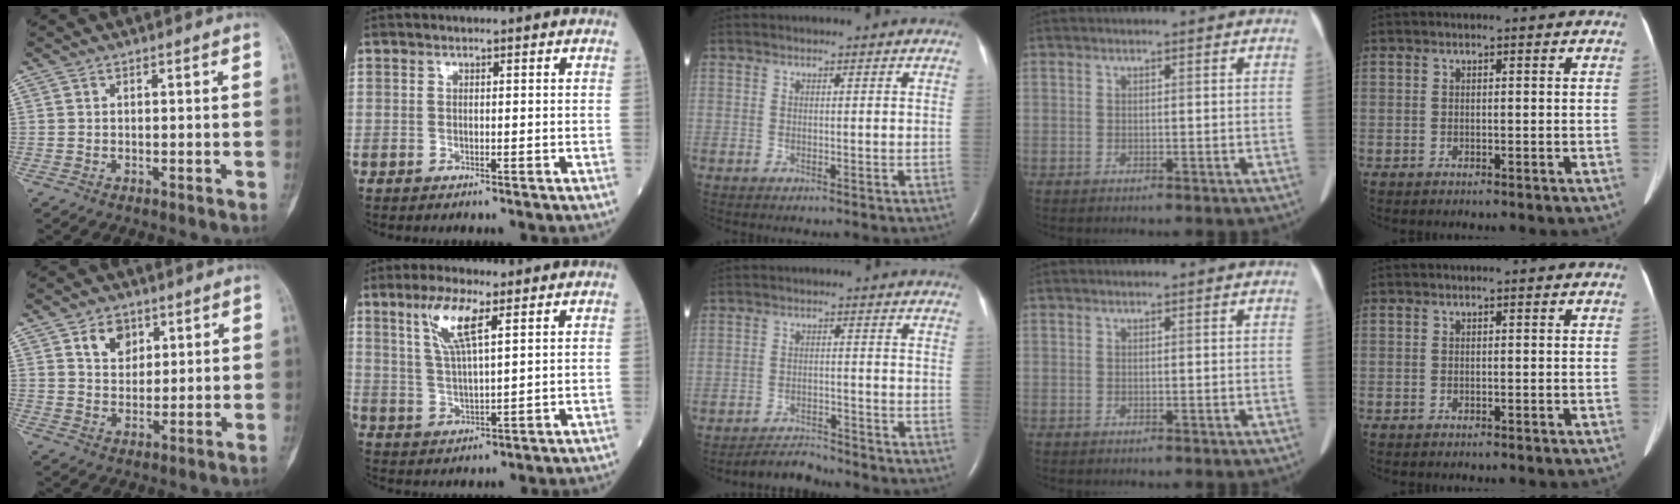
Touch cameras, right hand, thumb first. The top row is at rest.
{"thumb": {"total": 5.7, "force": [3.2, 4.5, 1.1], "torque": [0.004, -0.012, 0.055]}, "index": {"total": 7.7, "force": [4.0, 1.1, 6.5], "torque": [-0.138, 0.002, 0.082]}, "middle": {"total": 3.6, "force": [-3.5, 0.0, -0.5], "torque": [0.002, -0.014, -0.058]}}